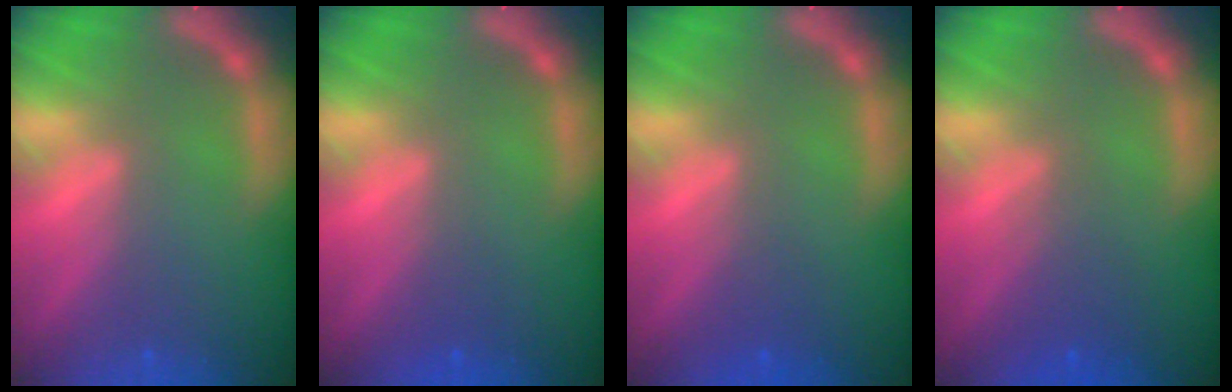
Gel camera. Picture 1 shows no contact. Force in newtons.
{"total": 0.9}
{"total": 1.5}
{"total": 2.5}